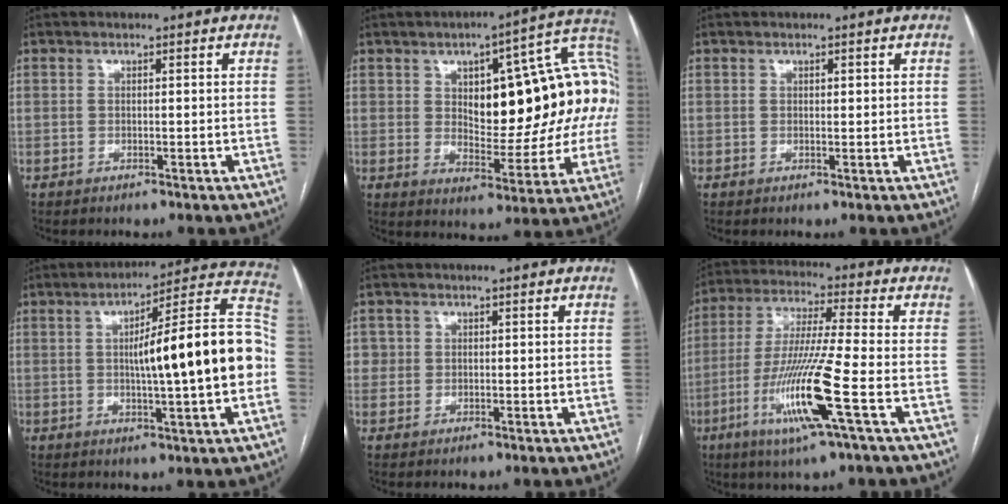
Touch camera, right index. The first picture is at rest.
{"total": 22.0, "force": [3.5, 8.5, 20.0], "torque": [-0.252, 0.045, 0.053]}
{"total": 0.5, "force": [0.3, 0.3, 0.4], "torque": [-0.004, 0.000, 0.003]}
{"total": 18.4, "force": [-0.8, 1.4, 18.3], "torque": [-0.260, 0.032, -0.014]}
{"total": 2.0, "force": [0.4, 2.0, 0.0], "torque": [0.015, 0.004, 0.002]}
{"total": 14.5, "force": [-5.2, -0.7, 13.6], "torque": [-0.279, -0.023, -0.101]}